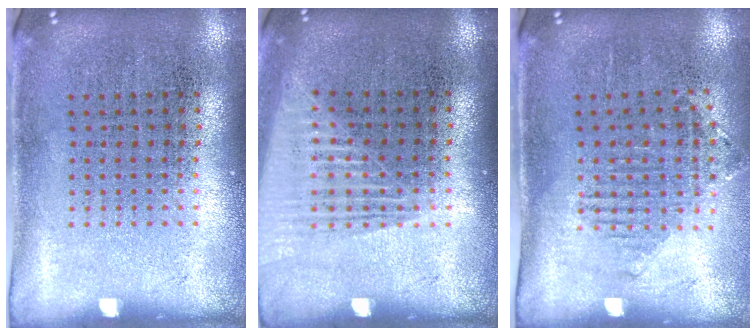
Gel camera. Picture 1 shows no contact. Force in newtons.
{"total": 1.3, "press": 1.3, "slide": 0.2}
{"total": 1.1, "press": 0.9, "slide": 0.5}